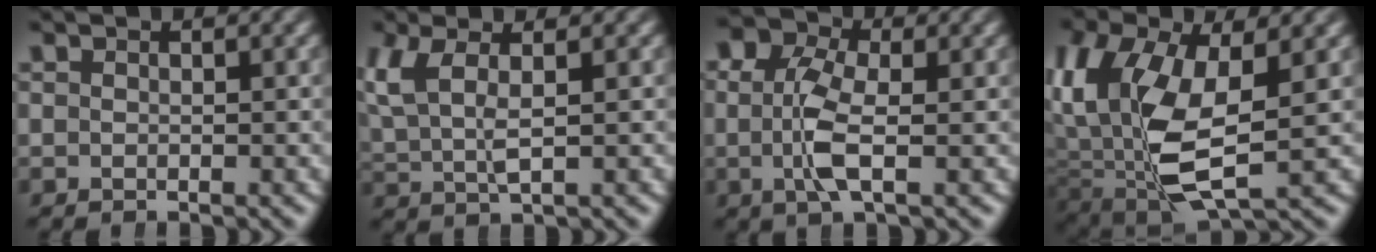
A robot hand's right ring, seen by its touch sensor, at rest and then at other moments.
{"total": 4.5, "force": [1.2, 2.5, 3.5], "torque": [-0.091, -0.010, 0.030]}
{"total": 4.2, "force": [-0.1, 2.4, 3.4], "torque": [-0.078, -0.019, -0.001]}
{"total": 10.7, "force": [0.9, 6.5, 8.4], "torque": [-0.196, -0.040, 0.039]}